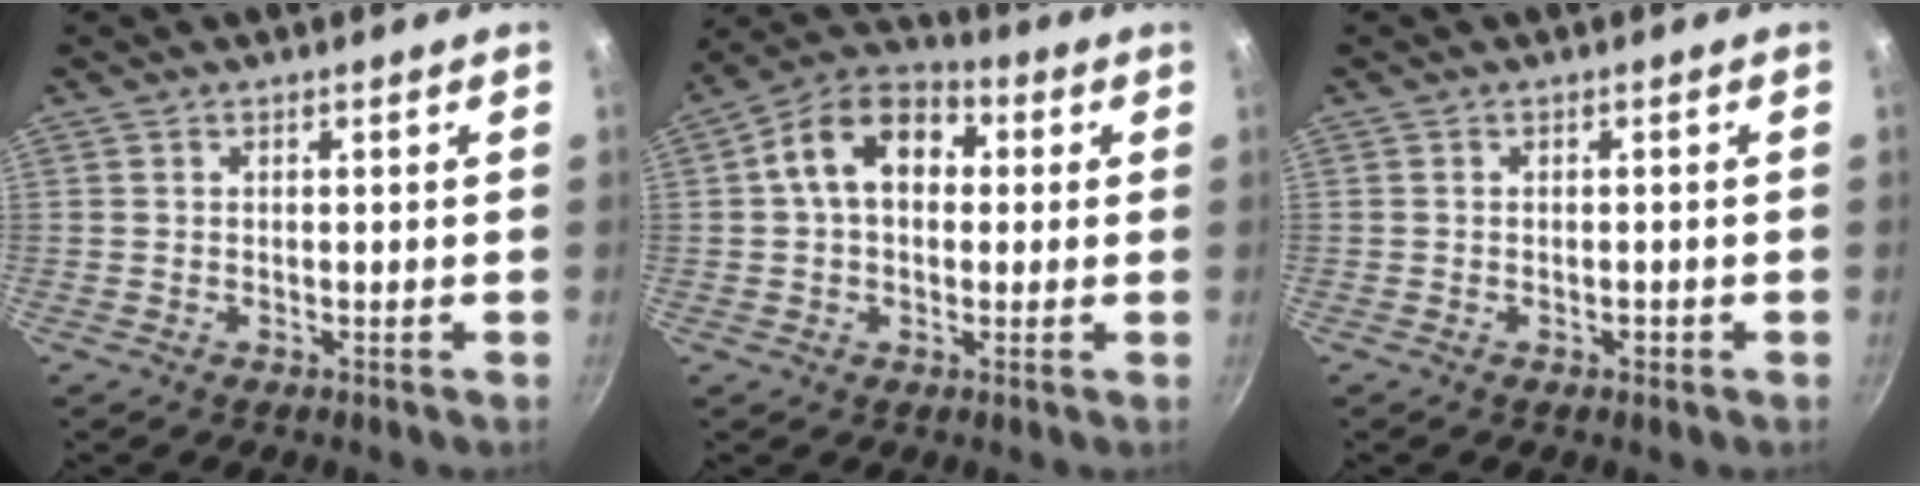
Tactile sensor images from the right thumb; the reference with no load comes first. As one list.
[{"total": 12.9, "force": [2.0, 9.1, 8.9], "torque": [-0.113, 0.030, 0.012]}, {"total": 1.2, "force": [-0.5, 0.7, 0.8], "torque": [-0.011, 0.003, -0.008]}]